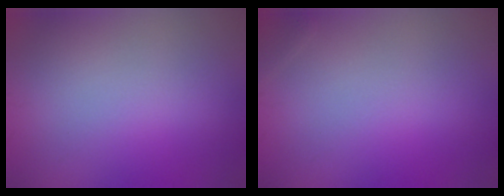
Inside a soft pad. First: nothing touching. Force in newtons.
{"total": 0.6, "press": 0.5, "slide": 0.1}